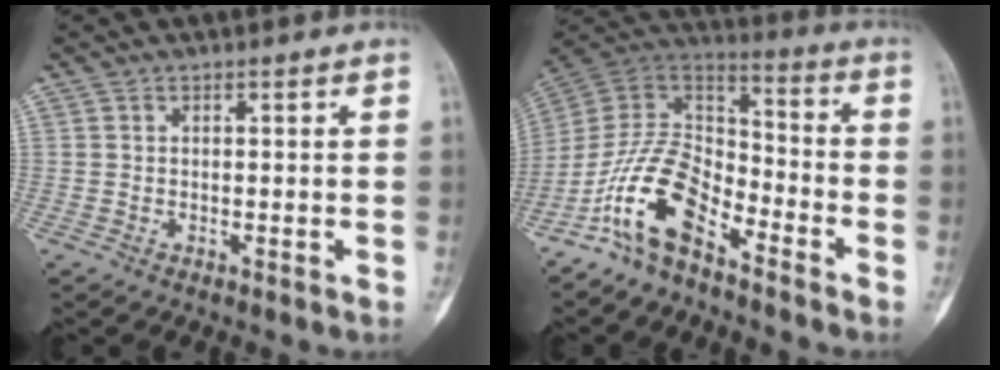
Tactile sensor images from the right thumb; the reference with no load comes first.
{"total": 13.9, "force": [-8.7, 6.7, 8.5], "torque": [-0.145, 0.086, -0.178]}